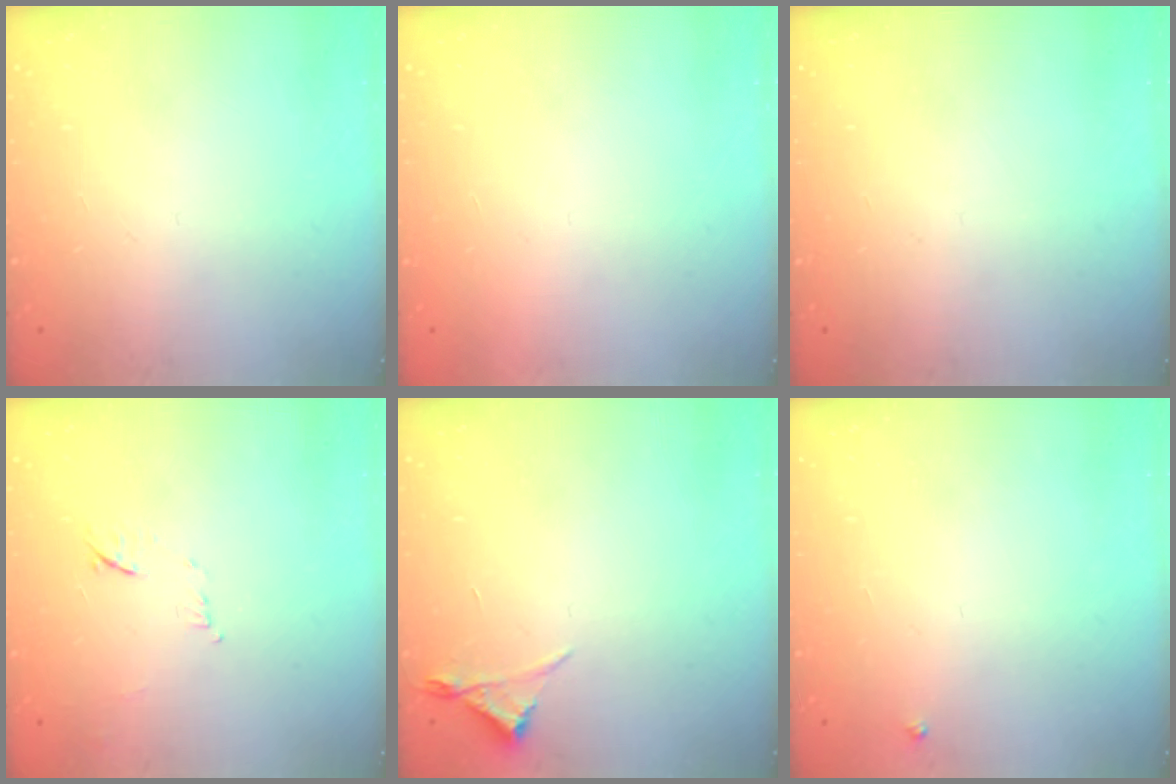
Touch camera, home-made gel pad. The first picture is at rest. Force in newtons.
{"total": 1.5, "press": 1.5, "slide": 0.1}
{"total": 0.0}
{"total": 7.6, "press": 7.6, "slide": 0.9}
{"total": 3.0, "press": 2.9, "slide": 0.5}
{"total": 2.7, "press": 2.7, "slide": 0.3}